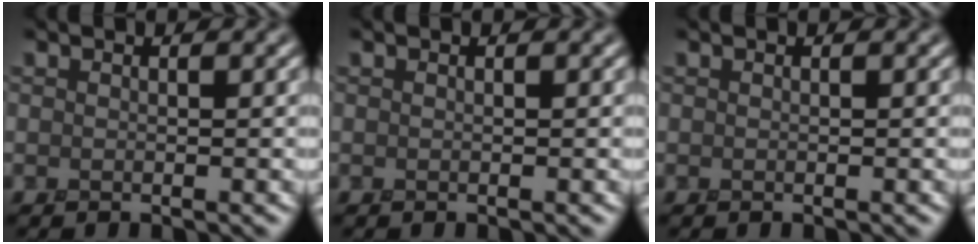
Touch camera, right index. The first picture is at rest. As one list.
[{"total": 0.0}, {"total": 0.0}]